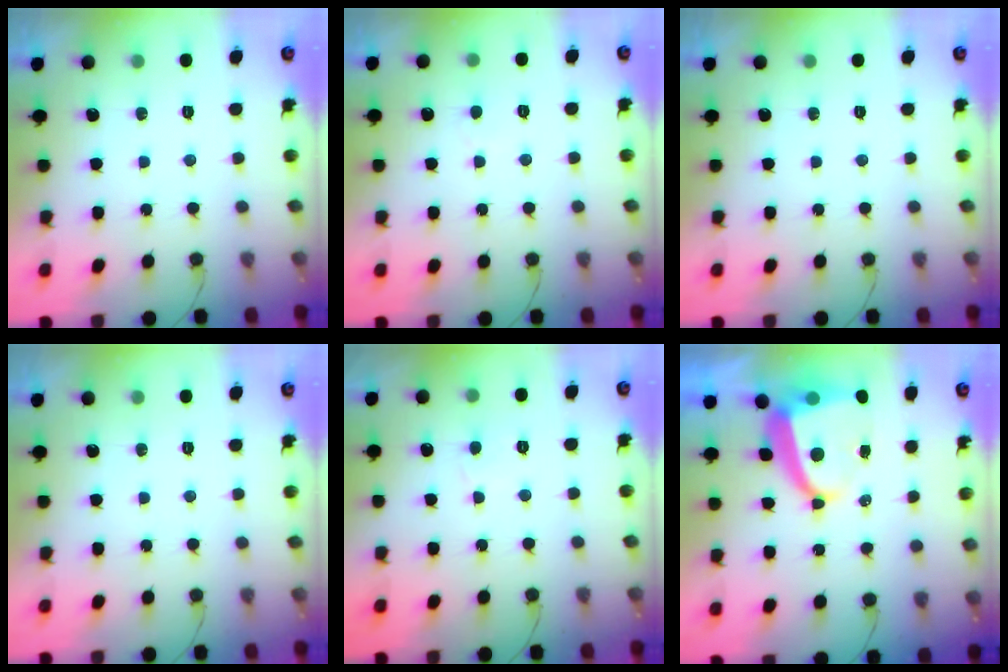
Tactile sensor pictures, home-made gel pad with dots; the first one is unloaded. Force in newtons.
{"total": 2.7, "press": 2.7, "slide": 0.2}
{"total": 0.0}
{"total": 0.0}
{"total": 3.8, "press": 3.8, "slide": 0.4}
{"total": 7.3, "press": 7.3, "slide": 1.1}